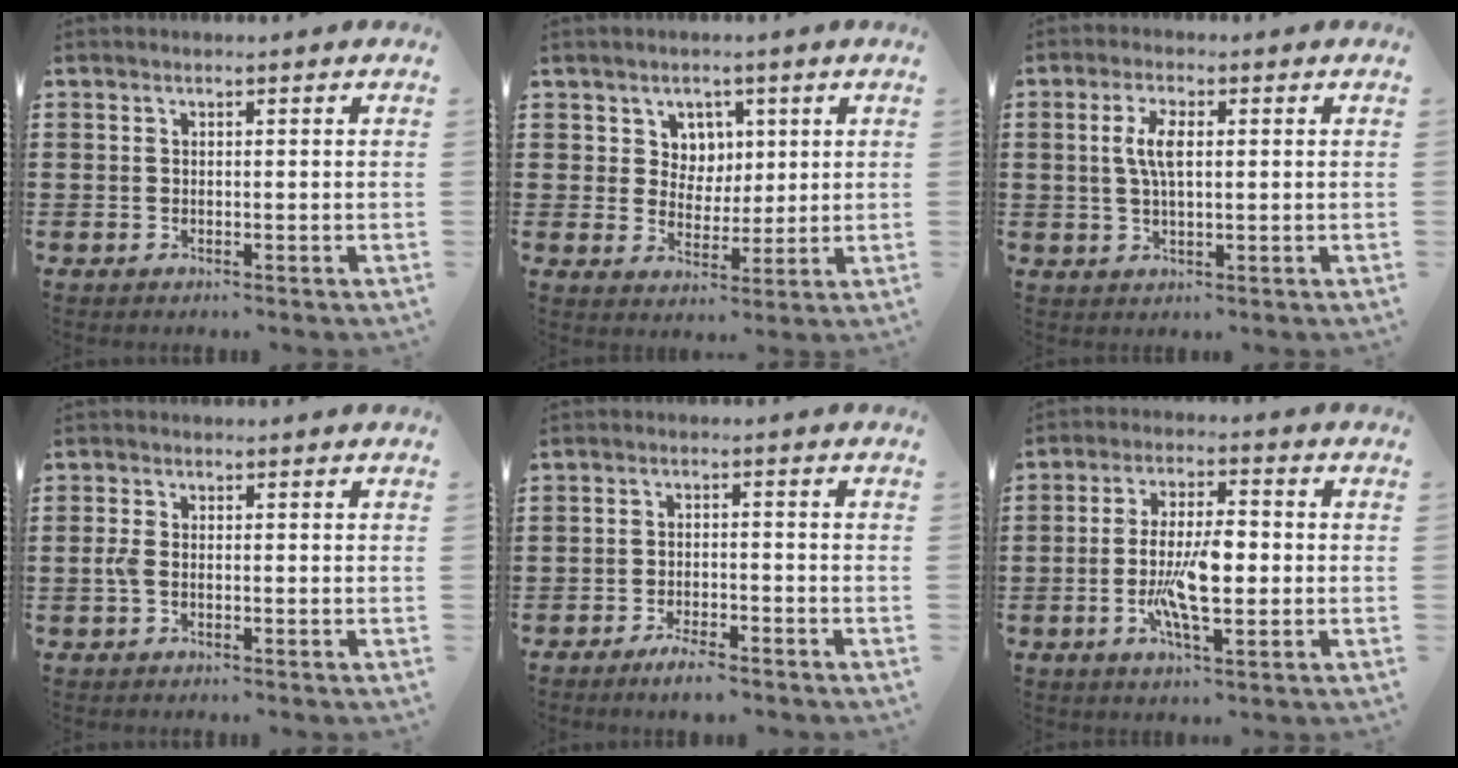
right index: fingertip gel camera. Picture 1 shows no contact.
{"total": 4.4, "force": [2.1, 3.8, 0.6], "torque": [-0.034, 0.013, 0.037]}
{"total": 4.8, "force": [0.7, 1.7, 4.4], "torque": [-0.091, 0.009, 0.009]}
{"total": 1.8, "force": [-0.4, 0.9, 1.6], "torque": [-0.045, -0.005, -0.012]}
{"total": 3.1, "force": [-2.9, 0.2, 1.2], "torque": [-0.028, 0.001, -0.058]}
{"total": 8.9, "force": [-1.5, 3.0, 8.2], "torque": [-0.166, -0.005, -0.029]}